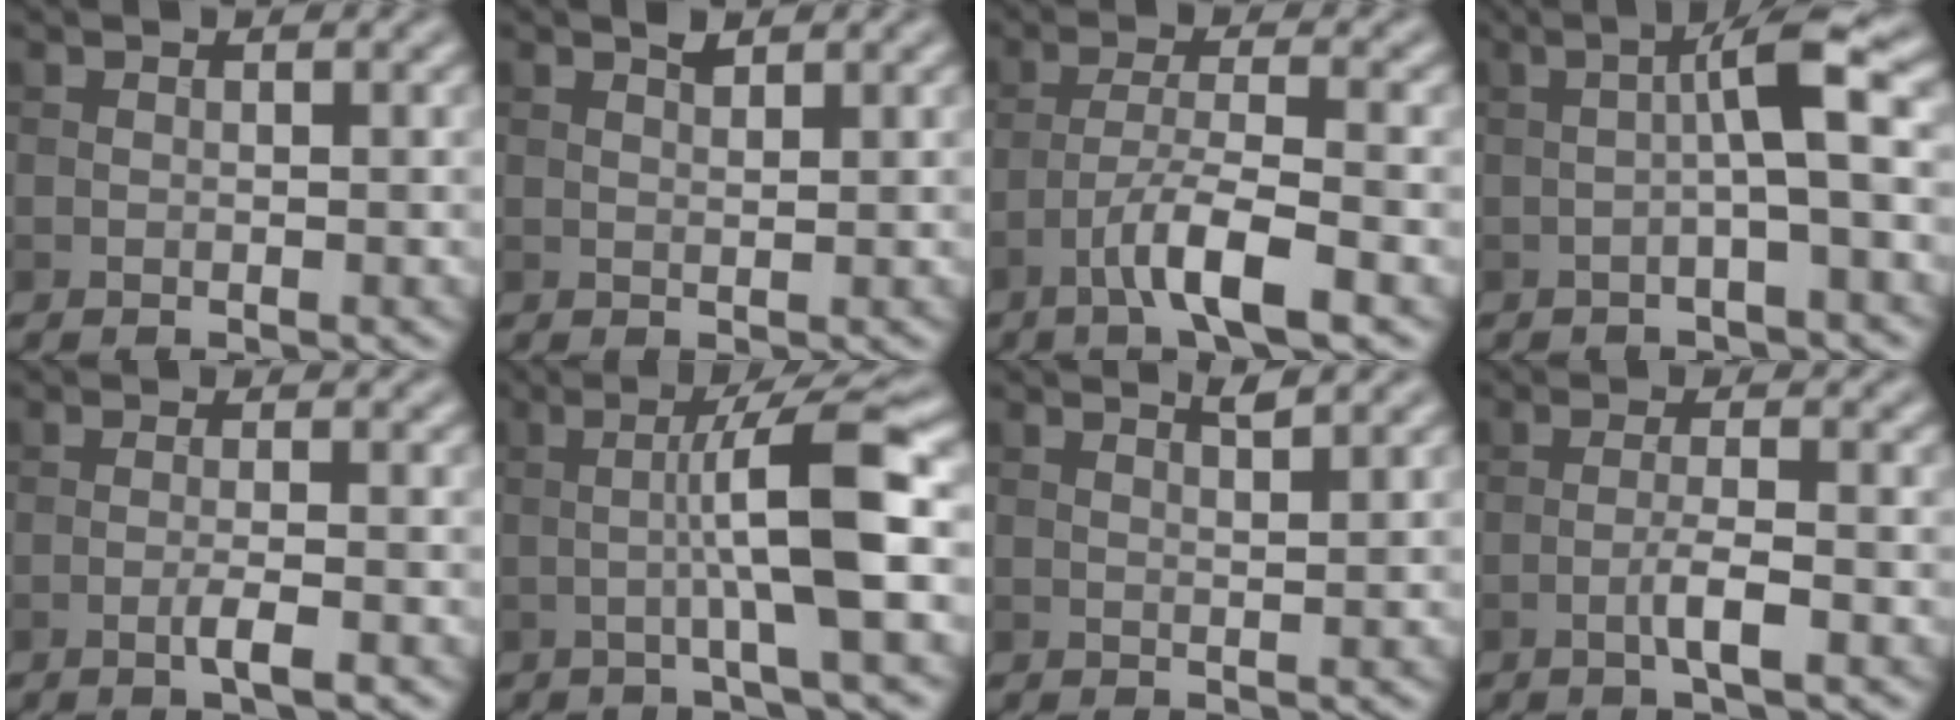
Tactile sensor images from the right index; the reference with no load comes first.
{"total": 1.1, "force": [0.9, 0.2, 0.6], "torque": [-0.015, 0.001, 0.016]}
{"total": 5.4, "force": [-2.9, 0.9, 4.5], "torque": [-0.078, 0.006, -0.056]}
{"total": 4.8, "force": [-0.2, 0.4, 4.8], "torque": [-0.076, 0.017, -0.013]}
{"total": 2.1, "force": [-0.8, 0.3, 1.9], "torque": [-0.030, 0.005, -0.020]}
{"total": 7.1, "force": [-0.4, 0.8, 7.0], "torque": [-0.114, 0.014, -0.012]}
{"total": 1.4, "force": [1.1, 0.2, 0.9], "torque": [-0.009, 0.004, 0.016]}
{"total": 2.5, "force": [-1.0, 0.2, 2.3], "torque": [-0.044, 0.006, -0.023]}